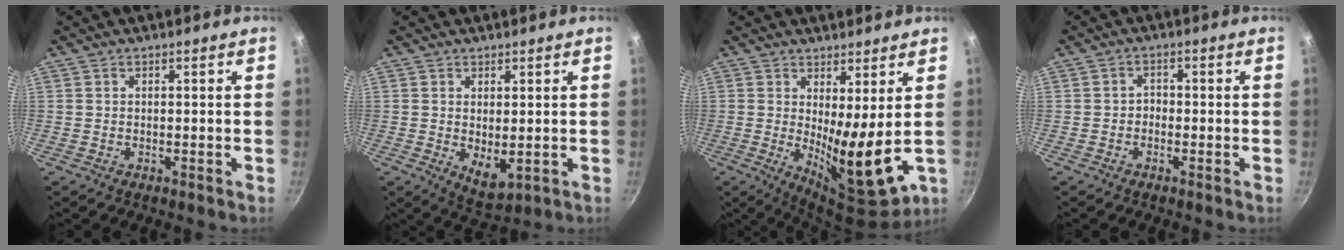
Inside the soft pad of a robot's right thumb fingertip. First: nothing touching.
{"total": 5.5, "force": [0.2, 2.8, 4.8], "torque": [-0.067, -0.018, 0.014]}
{"total": 10.9, "force": [1.7, 3.0, 10.4], "torque": [-0.153, -0.043, 0.034]}
{"total": 1.7, "force": [-0.8, 1.3, 0.7], "torque": [-0.005, 0.011, -0.018]}